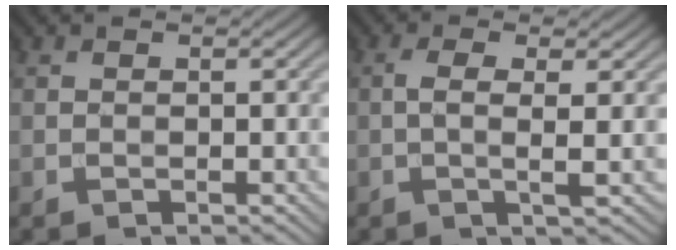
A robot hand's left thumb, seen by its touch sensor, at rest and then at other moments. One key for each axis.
{"total": 3.2, "fx": 0.1, "fy": 0.5, "fz": 3.1, "tx": -0.063, "ty": 0.001, "tz": -0.001}